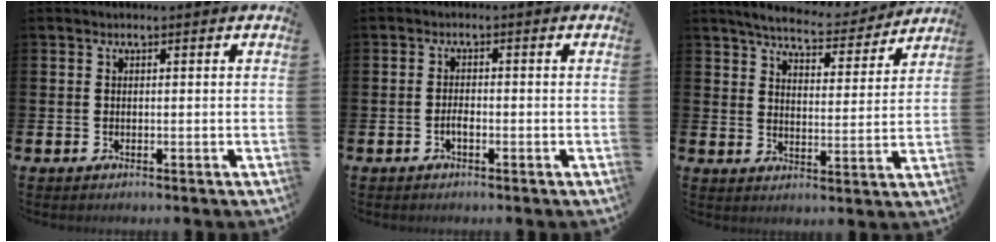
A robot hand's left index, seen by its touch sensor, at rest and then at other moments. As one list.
[{"total": 1.5, "force": [-0.6, 0.6, 1.2], "torque": [-0.024, 0.002, -0.013]}, {"total": 6.5, "force": [6.3, 1.0, 1.4], "torque": [-0.043, -0.041, 0.107]}]